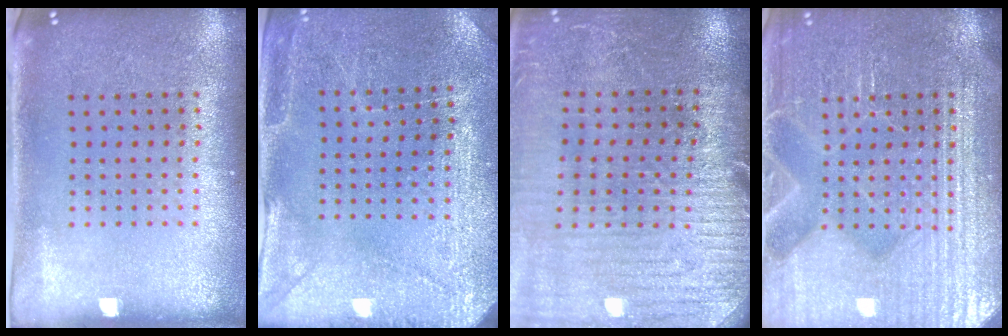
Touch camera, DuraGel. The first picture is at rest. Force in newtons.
{"total": 2.8, "press": 2.8, "slide": 0.4}
{"total": 3.0, "press": 3.0, "slide": 0.4}
{"total": 7.1, "press": 7.0, "slide": 1.1}